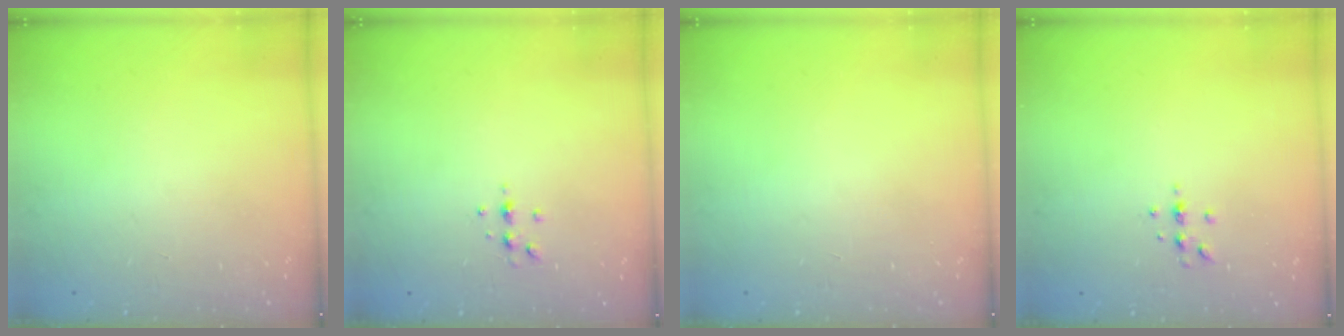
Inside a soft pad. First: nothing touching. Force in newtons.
{"total": 4.3, "press": 4.2, "slide": 1.1}
{"total": 0.0}
{"total": 4.1, "press": 3.7, "slide": 1.7}